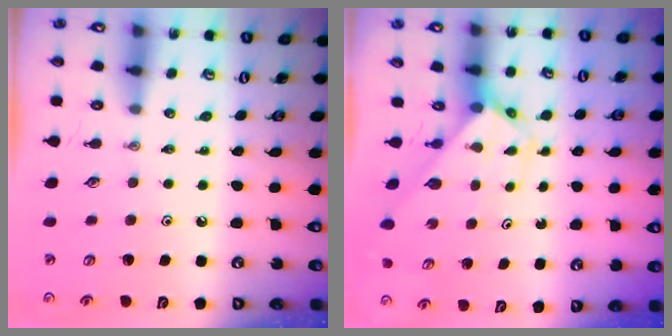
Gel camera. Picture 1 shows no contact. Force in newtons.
{"total": 2.7, "press": 2.7, "slide": 0.2}